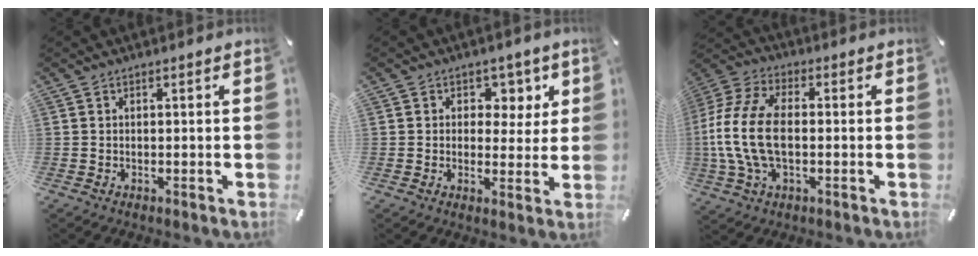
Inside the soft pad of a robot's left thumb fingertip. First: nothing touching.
{"total": 4.8, "force": [-0.1, 4.1, 2.5], "torque": [-0.023, 0.007, -0.012]}
{"total": 14.8, "force": [-1.4, 8.6, 11.9], "torque": [-0.254, 0.002, -0.023]}